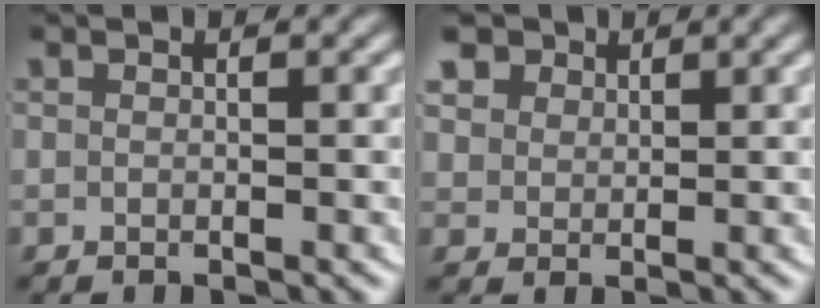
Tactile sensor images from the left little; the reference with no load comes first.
{"total": 4.5, "force": [2.5, 3.3, 1.8], "torque": [-0.046, -0.006, 0.048]}